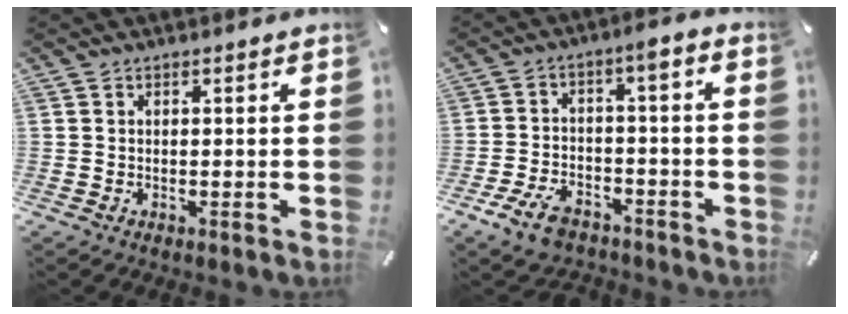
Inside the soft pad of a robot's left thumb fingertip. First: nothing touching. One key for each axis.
{"total": 9.2, "fx": -5.2, "fy": 4.9, "fz": 5.9, "tx": -0.112, "ty": 0.038, "tz": -0.096}